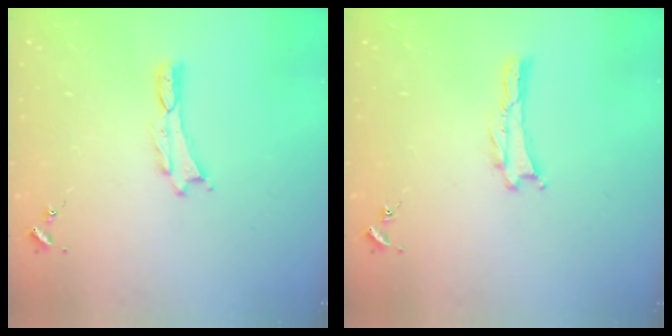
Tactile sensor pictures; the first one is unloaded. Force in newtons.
{"total": 0.0}